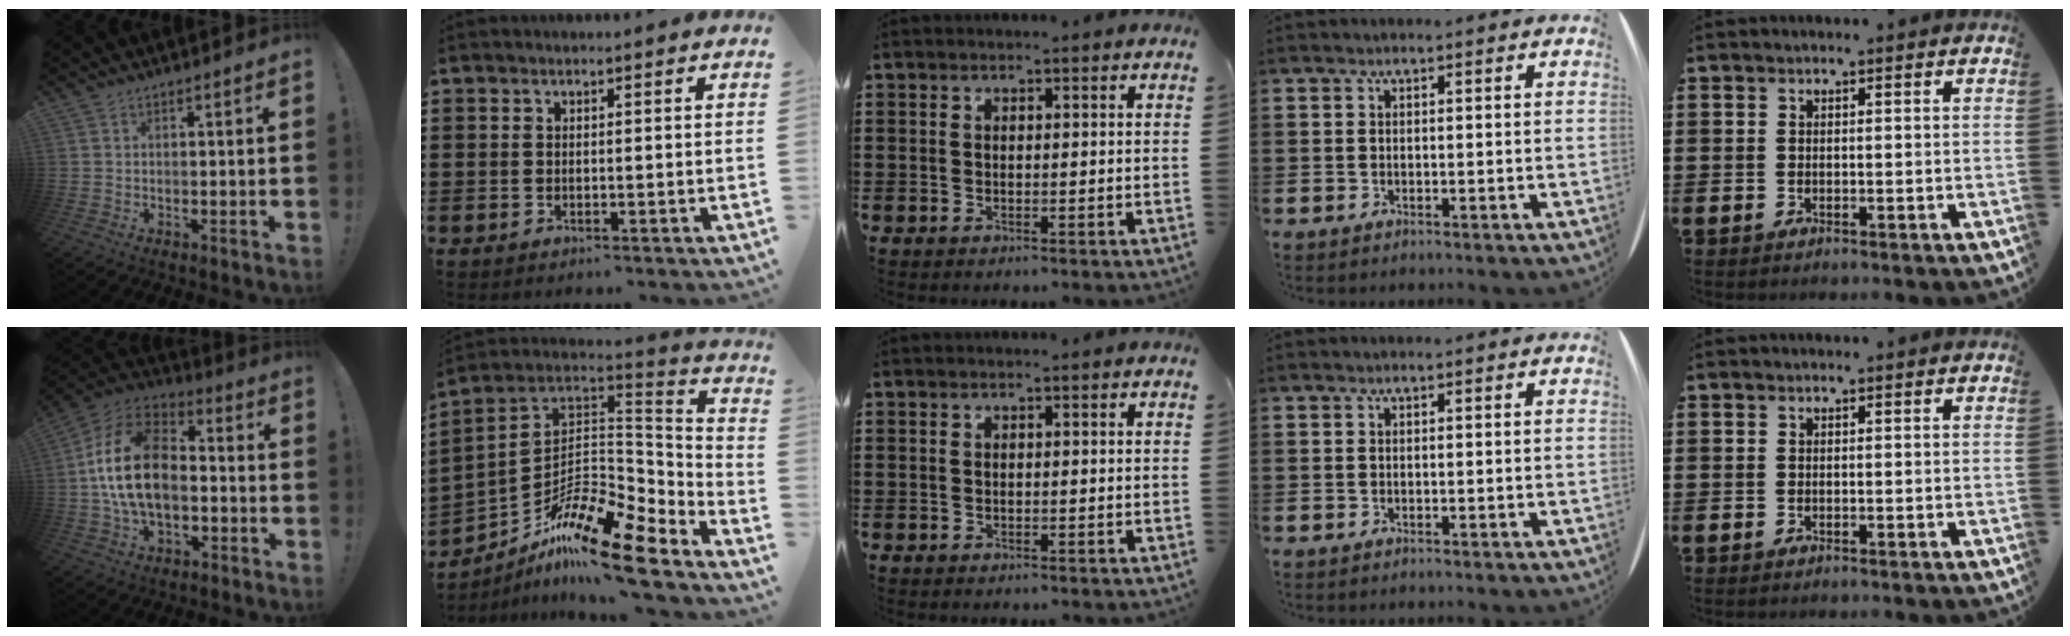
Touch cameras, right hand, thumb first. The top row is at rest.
{"thumb": {"total": 21.2, "force": [-0.1, 13.8, 16.0], "torque": [-0.288, 0.031, 0.005]}, "index": {"total": 14.5, "force": [-10.1, 4.4, 9.5], "torque": [-0.160, 0.021, -0.187]}}